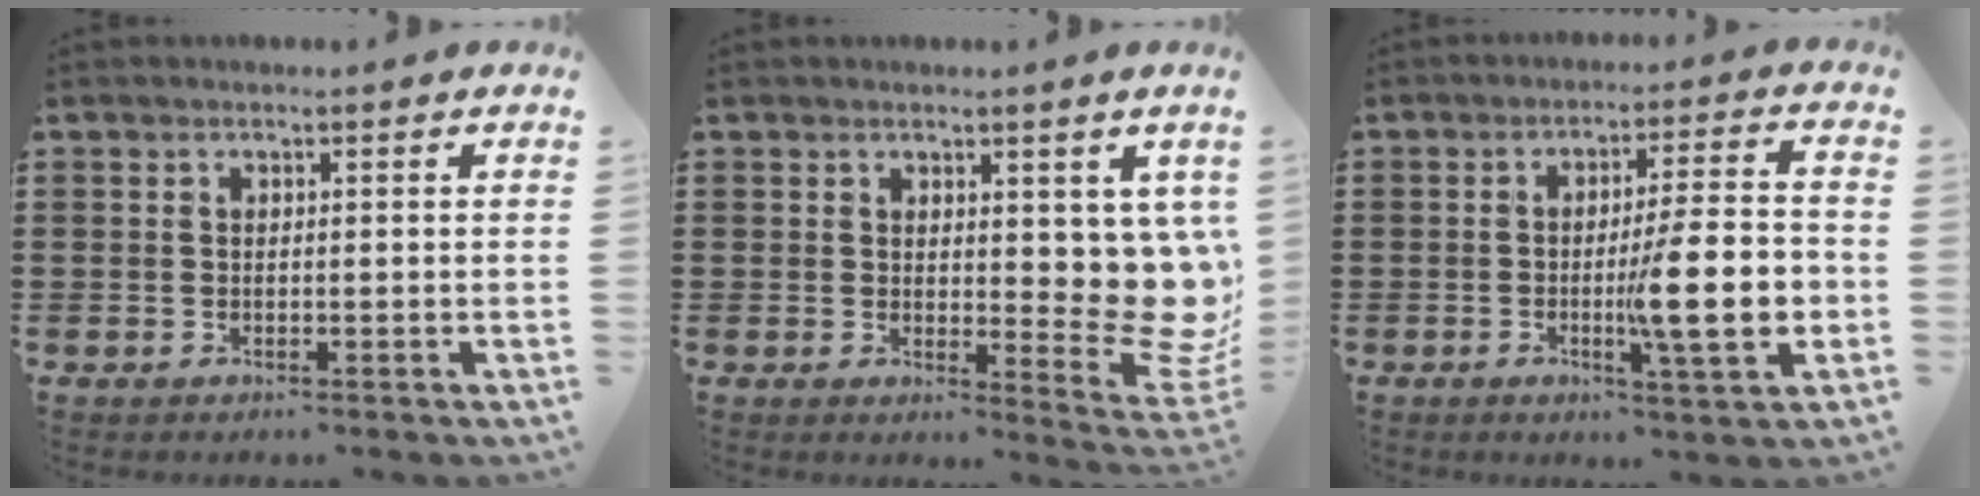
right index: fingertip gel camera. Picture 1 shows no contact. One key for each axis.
{"total": 6.8, "fx": 2.7, "fy": 3.7, "fz": 4.9, "tx": -0.052, "ty": -0.025, "tz": 0.050}
{"total": 12.4, "fx": -2.1, "fy": 2.2, "fz": 12.0, "tx": -0.172, "ty": -0.007, "tz": -0.038}